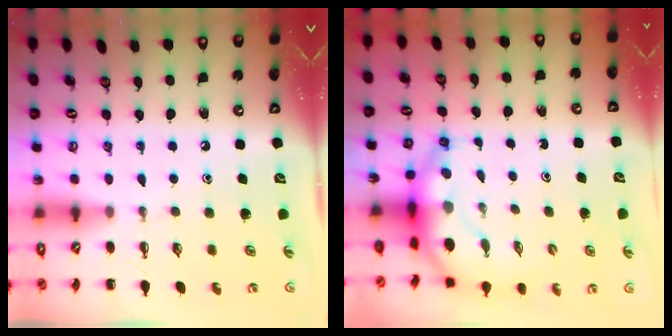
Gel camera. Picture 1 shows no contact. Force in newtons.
{"total": 6.9, "press": 6.8, "slide": 1.2}